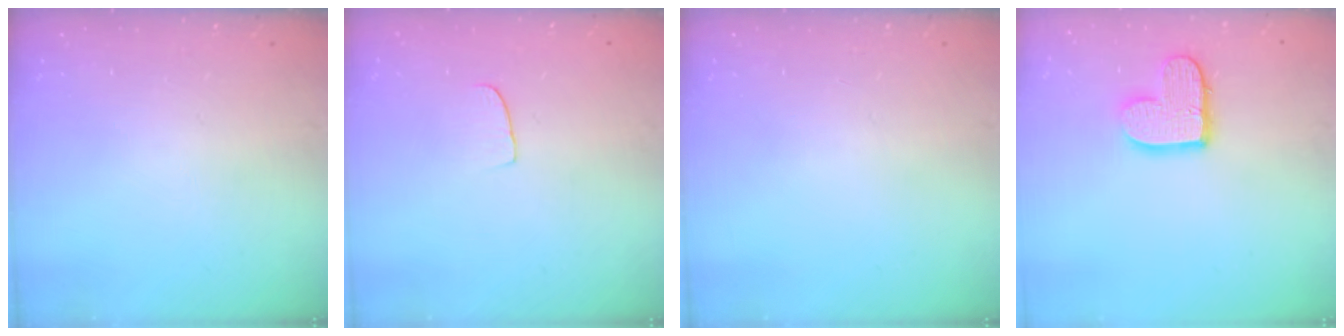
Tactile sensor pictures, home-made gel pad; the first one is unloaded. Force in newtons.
{"total": 3.2, "press": 3.1, "slide": 0.3}
{"total": 0.0}
{"total": 11.1, "press": 11.1, "slide": 0.5}